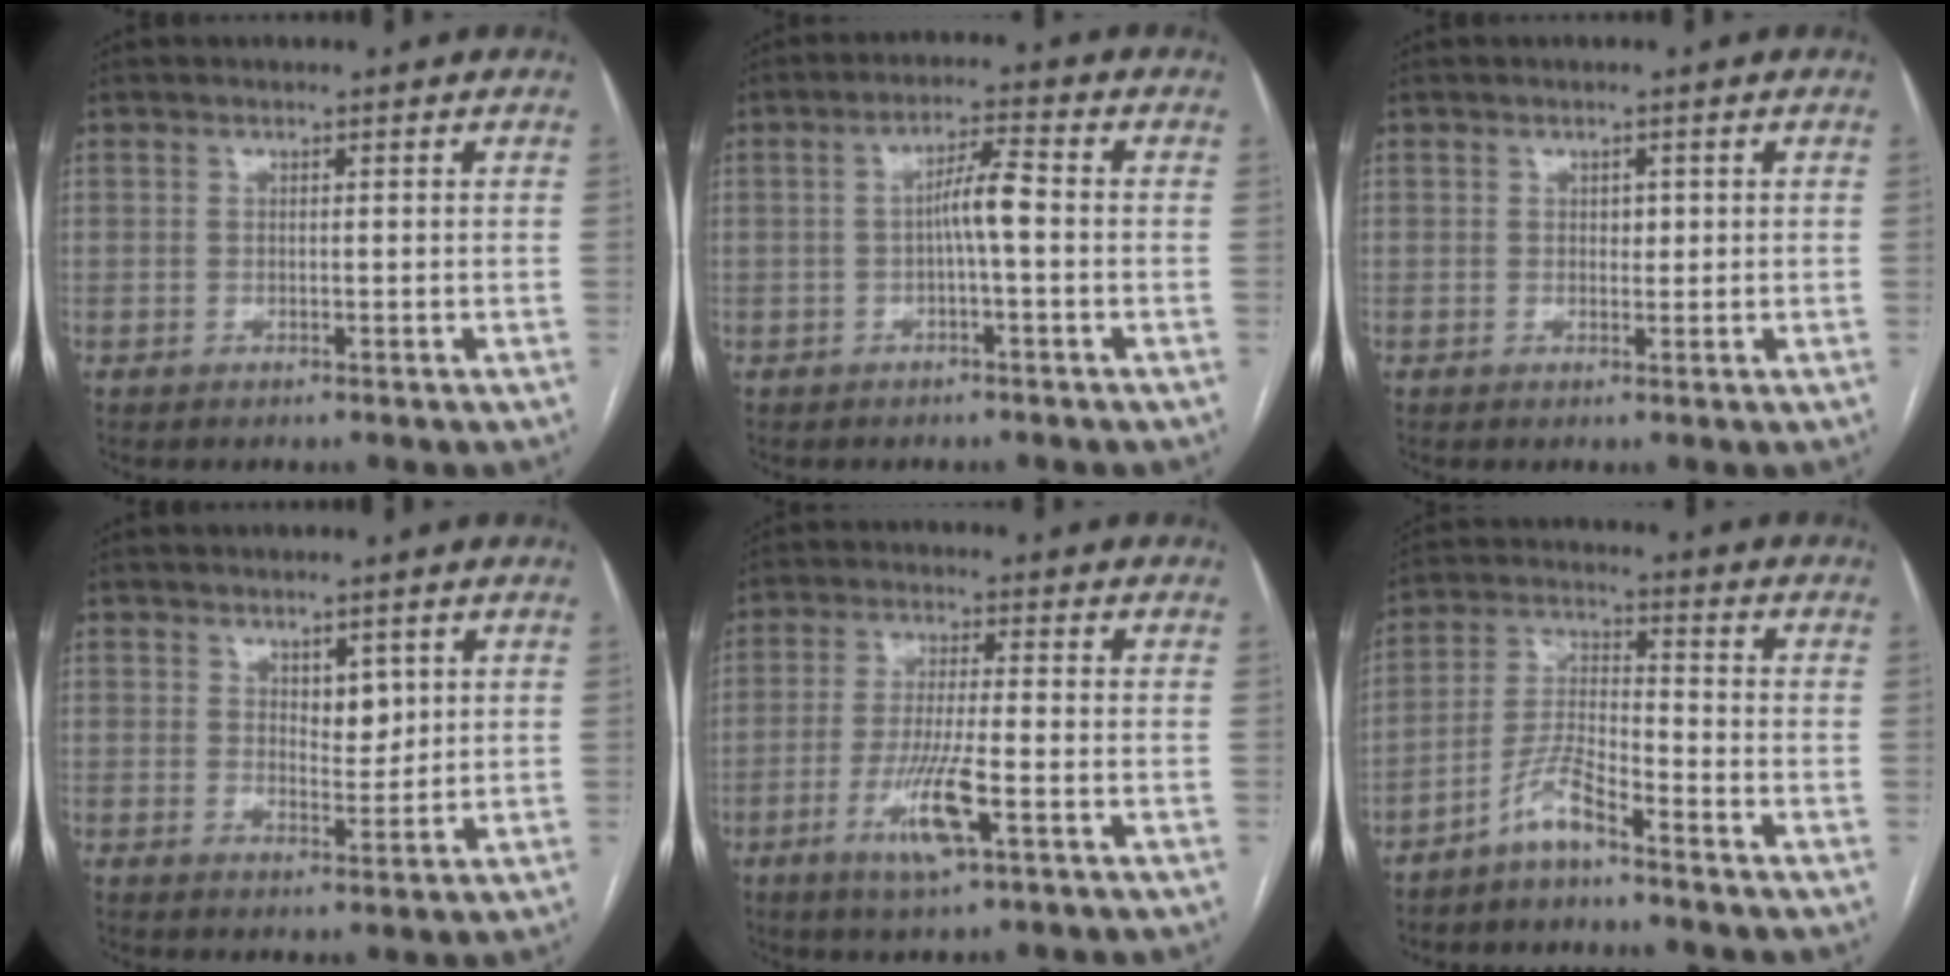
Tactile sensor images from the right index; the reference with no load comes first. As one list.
[{"total": 4.6, "force": [-0.6, 0.3, 4.5], "torque": [-0.077, 0.013, -0.008]}, {"total": 1.2, "force": [0.2, 0.8, 0.8], "torque": [-0.007, 0.001, 0.002]}, {"total": 3.4, "force": [1.5, 1.7, 2.5], "torque": [-0.036, -0.004, 0.028]}, {"total": 8.4, "force": [-3.5, 0.6, 7.7], "torque": [-0.153, -0.014, -0.062]}, {"total": 6.1, "force": [-4.7, 0.7, 3.9], "torque": [-0.090, -0.004, -0.096]}]